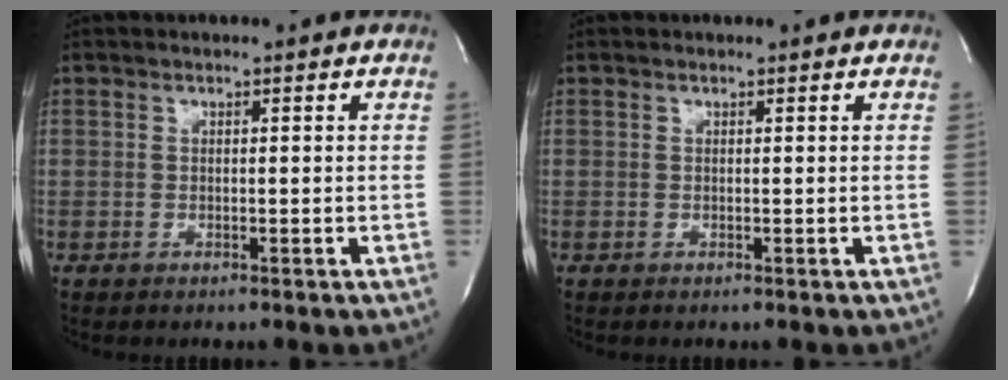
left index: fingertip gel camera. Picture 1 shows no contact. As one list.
[{"total": 0.5, "force": [0.5, 0.1, 0.0], "torque": [-0.004, 0.004, 0.004]}]